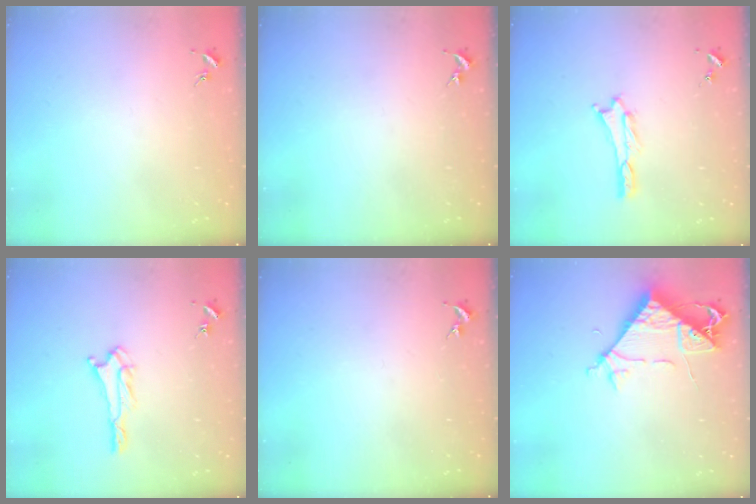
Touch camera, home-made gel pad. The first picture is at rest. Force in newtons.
{"total": 0.0}
{"total": 1.0, "press": 1.0, "slide": 0.1}
{"total": 1.7, "press": 1.6, "slide": 0.2}
{"total": 0.0}
{"total": 7.6, "press": 7.6, "slide": 0.6}